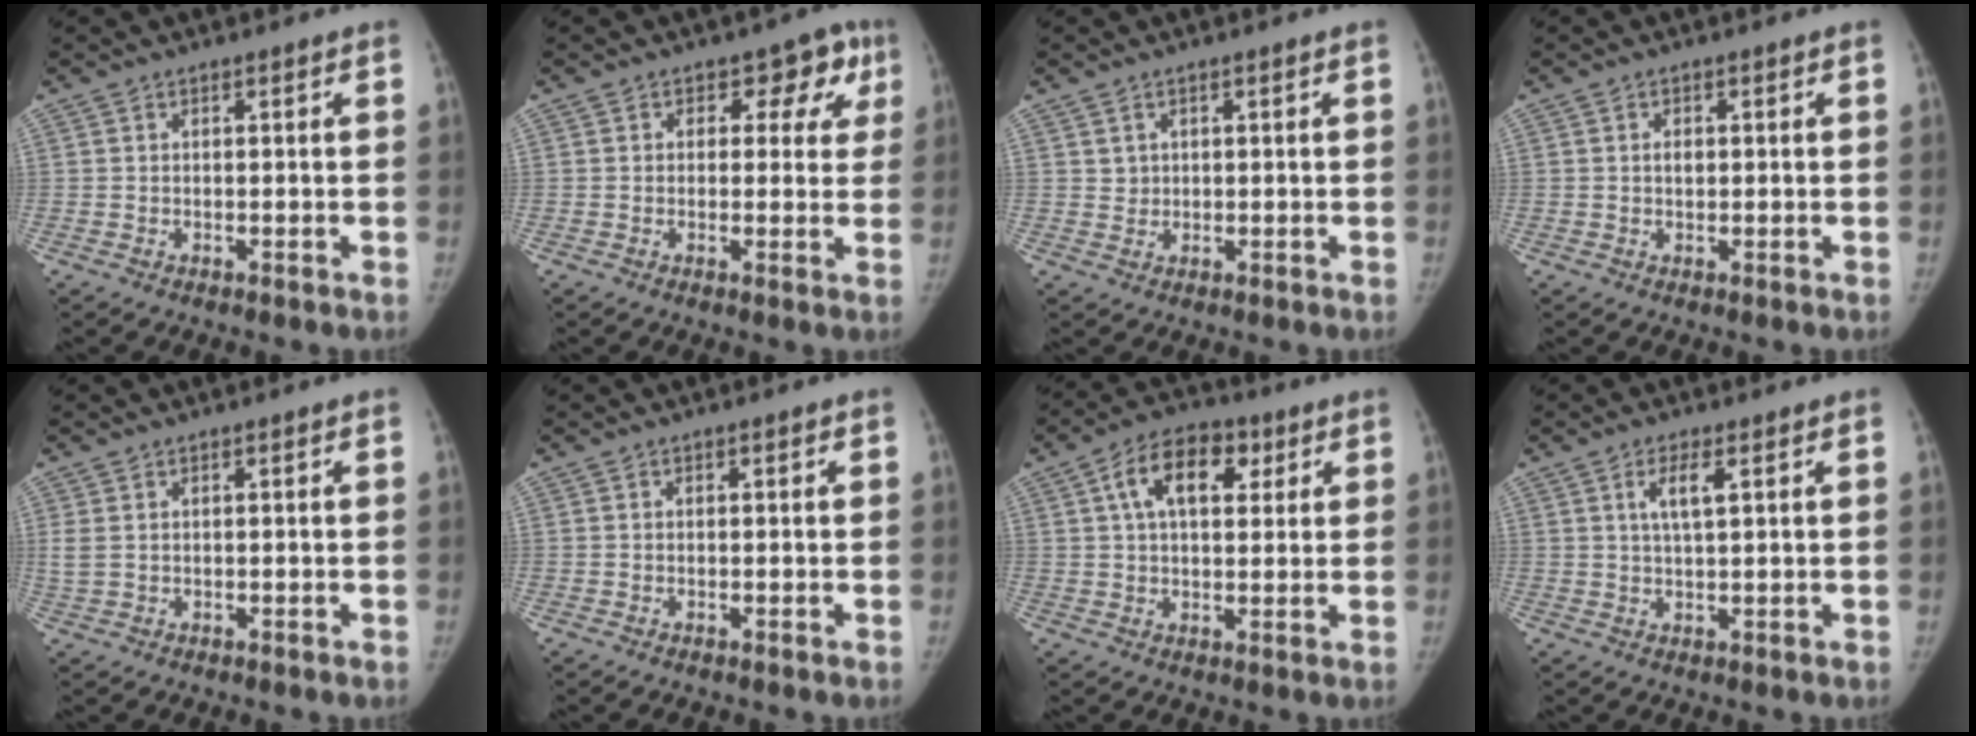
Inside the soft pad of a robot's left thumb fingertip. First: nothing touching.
{"total": 6.6, "force": [2.4, 4.7, 4.0], "torque": [0.009, 0.000, 0.018]}
{"total": 1.5, "force": [0.7, 1.3, 0.3], "torque": [0.009, -0.003, 0.010]}
{"total": 1.4, "force": [0.2, 1.0, 1.0], "torque": [-0.008, 0.002, 0.002]}
{"total": 2.1, "force": [0.5, 1.4, 1.5], "torque": [-0.051, 0.005, 0.014]}
{"total": 0.0}
{"total": 11.3, "force": [4.0, 6.8, 8.2], "torque": [-0.111, 0.009, 0.058]}
{"total": 4.1, "force": [1.6, 1.1, 3.6], "torque": [-0.069, -0.003, 0.031]}